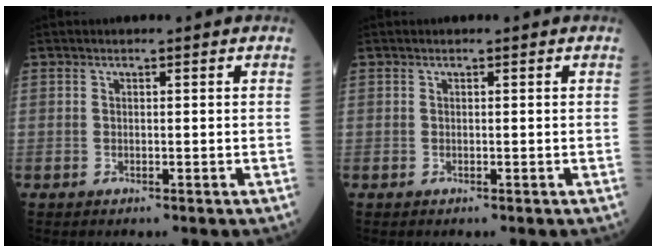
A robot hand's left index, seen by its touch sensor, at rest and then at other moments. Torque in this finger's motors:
{"motor_torque": [-0.03, 0.02, 0.00, 0.00]}